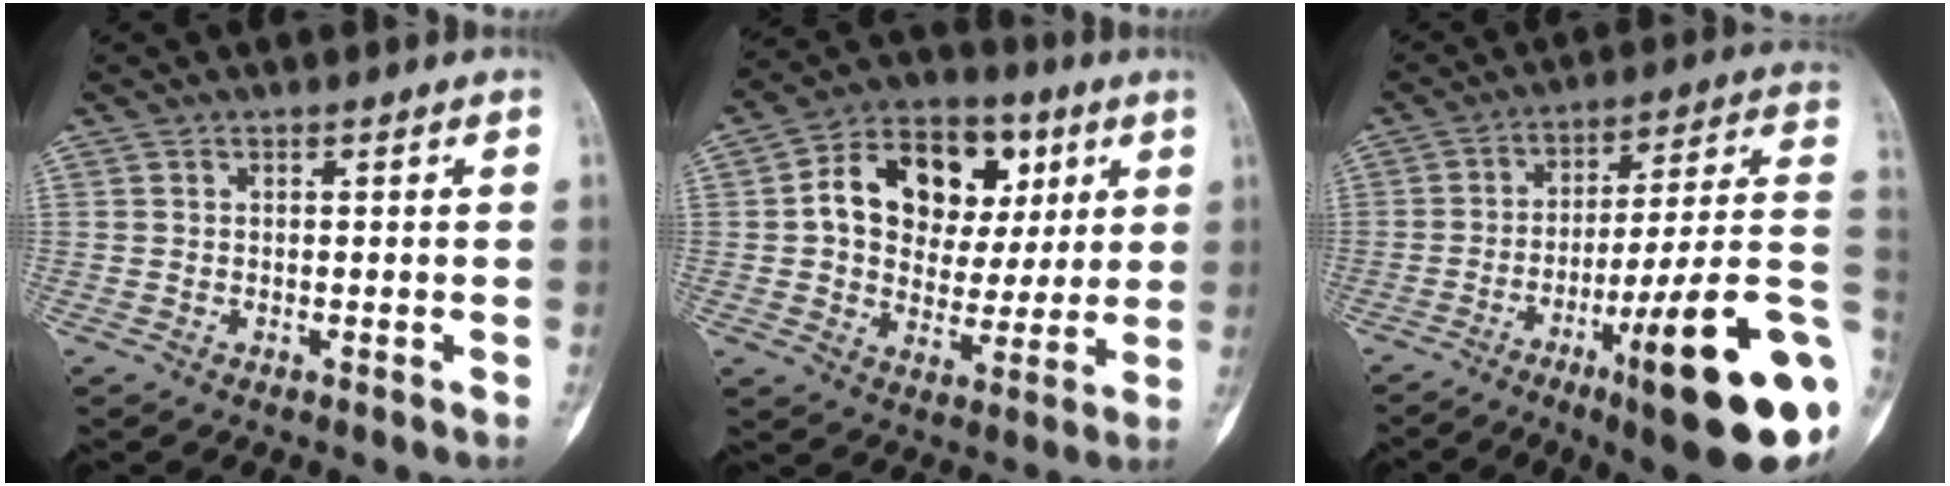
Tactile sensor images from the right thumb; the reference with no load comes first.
{"total": 17.6, "force": [4.4, 13.1, 10.9], "torque": [-0.138, 0.011, 0.070]}
{"total": 24.7, "force": [-8.4, 3.5, 22.9], "torque": [-0.275, 0.027, -0.120]}